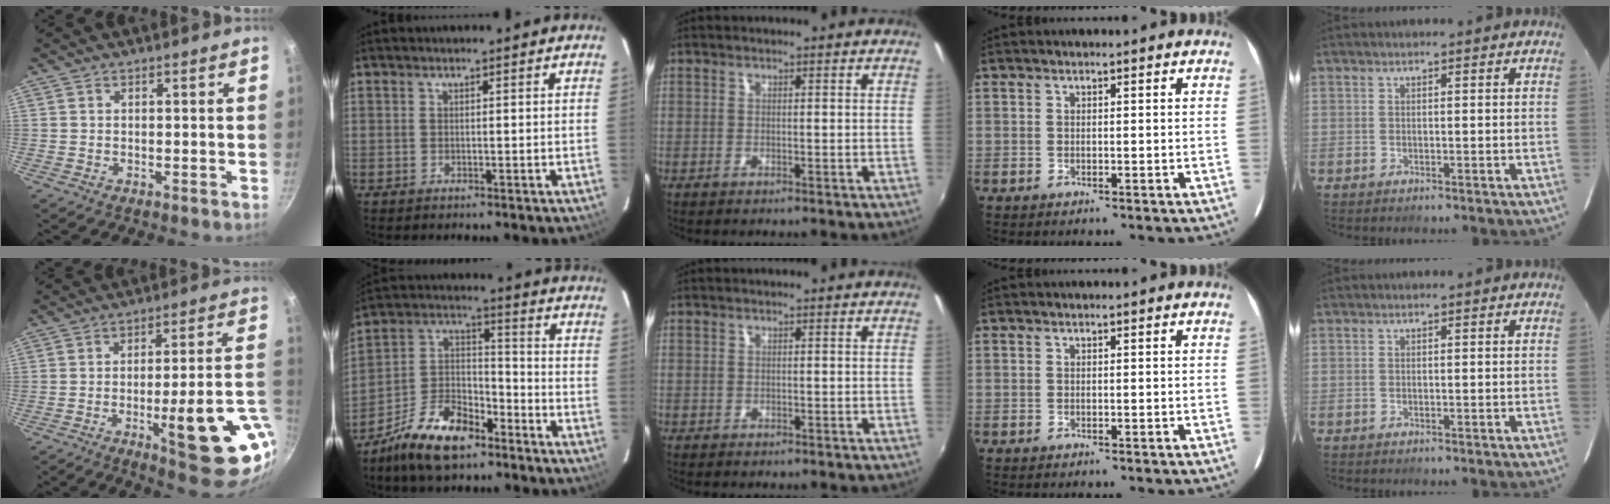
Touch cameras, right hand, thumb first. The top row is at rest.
{"thumb": {"total": 19.5, "force": [-6.1, 4.4, 18.0], "torque": [-0.217, 0.021, -0.077]}, "index": {"total": 14.1, "force": [-9.8, 6.3, 7.9], "torque": [-0.168, 0.021, -0.180]}}